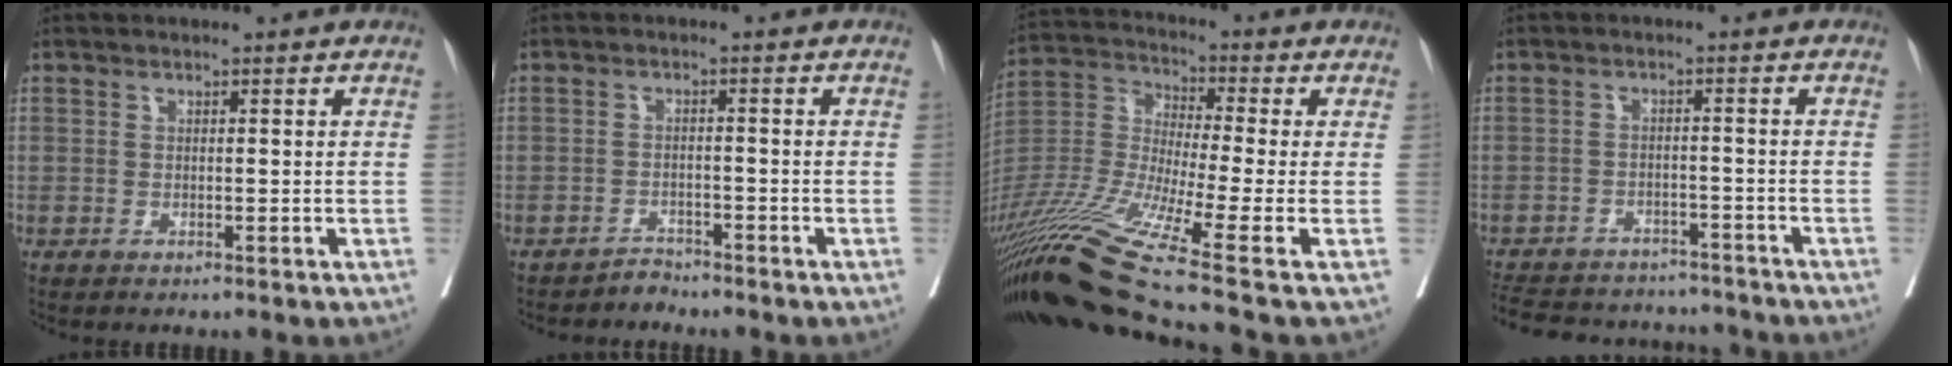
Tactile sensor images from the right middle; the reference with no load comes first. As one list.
[{"total": 1.8, "force": [-1.7, 0.2, -0.5], "torque": [0.009, -0.007, -0.029]}, {"total": 18.6, "force": [-12.5, -1.8, 13.6], "torque": [-0.314, -0.037, -0.242]}, {"total": 17.1, "force": [-15.4, 5.6, 5.0], "torque": [-0.130, -0.001, -0.206]}]